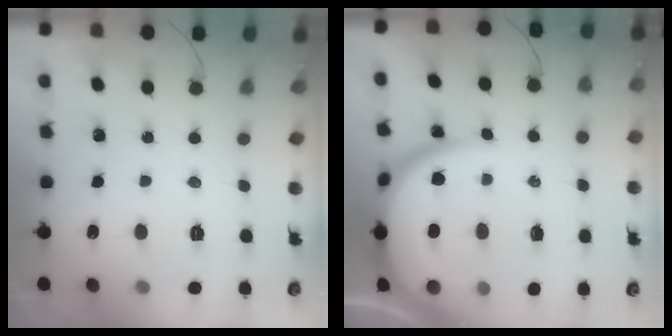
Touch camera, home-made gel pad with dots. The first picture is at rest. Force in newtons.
{"total": 13.6, "press": 13.6, "slide": 1.1}